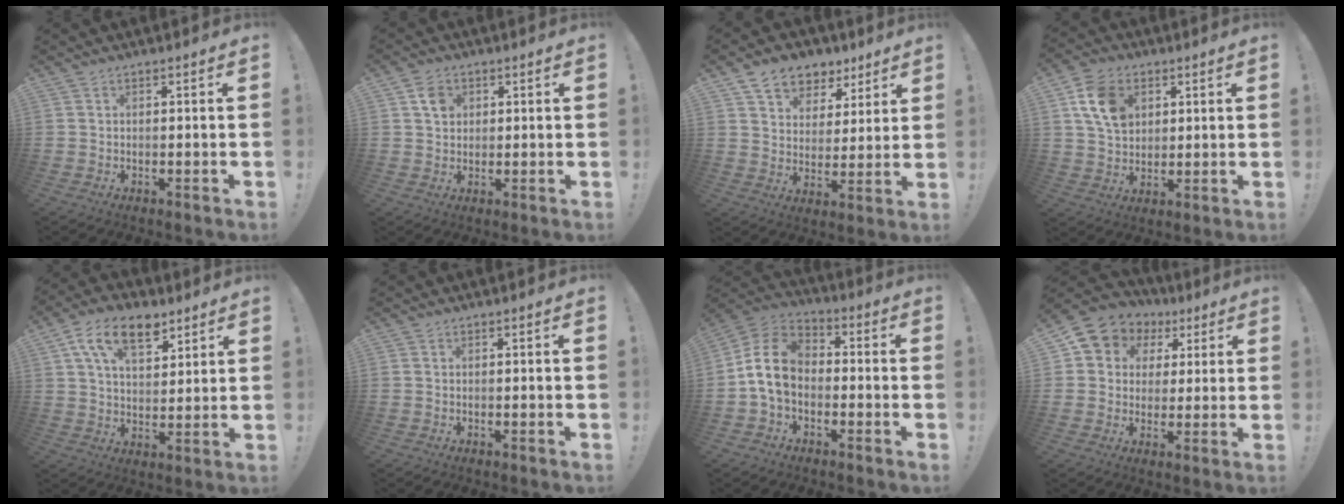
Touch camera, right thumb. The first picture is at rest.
{"total": 4.6, "force": [2.0, 3.8, 1.6], "torque": [-0.011, -0.005, 0.033]}
{"total": 10.8, "force": [7.3, 7.2, 3.4], "torque": [-0.061, -0.041, 0.142]}
{"total": 12.6, "force": [4.8, 9.5, 6.7], "torque": [-0.105, 0.001, 0.097]}
{"total": 13.4, "force": [7.5, 7.2, 8.5], "torque": [-0.140, -0.021, 0.137]}
{"total": 0.0}
{"total": 12.6, "force": [-0.6, 9.1, 8.7], "torque": [-0.167, 0.021, -0.003]}
{"total": 8.6, "force": [3.5, 7.5, 2.3], "torque": [-0.046, -0.021, 0.071]}